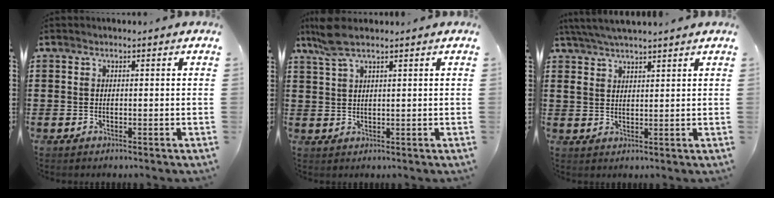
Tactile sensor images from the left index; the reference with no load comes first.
{"total": 4.6, "force": [3.0, 0.6, 3.4], "torque": [-0.072, 0.003, 0.056]}
{"total": 3.9, "force": [3.4, 0.6, 1.8], "torque": [-0.045, -0.003, 0.064]}